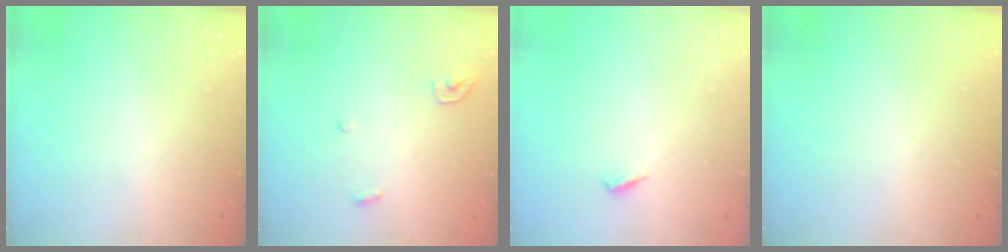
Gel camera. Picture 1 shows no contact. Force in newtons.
{"total": 3.7, "press": 3.7, "slide": 0.3}
{"total": 2.6, "press": 2.2, "slide": 1.3}
{"total": 0.0}